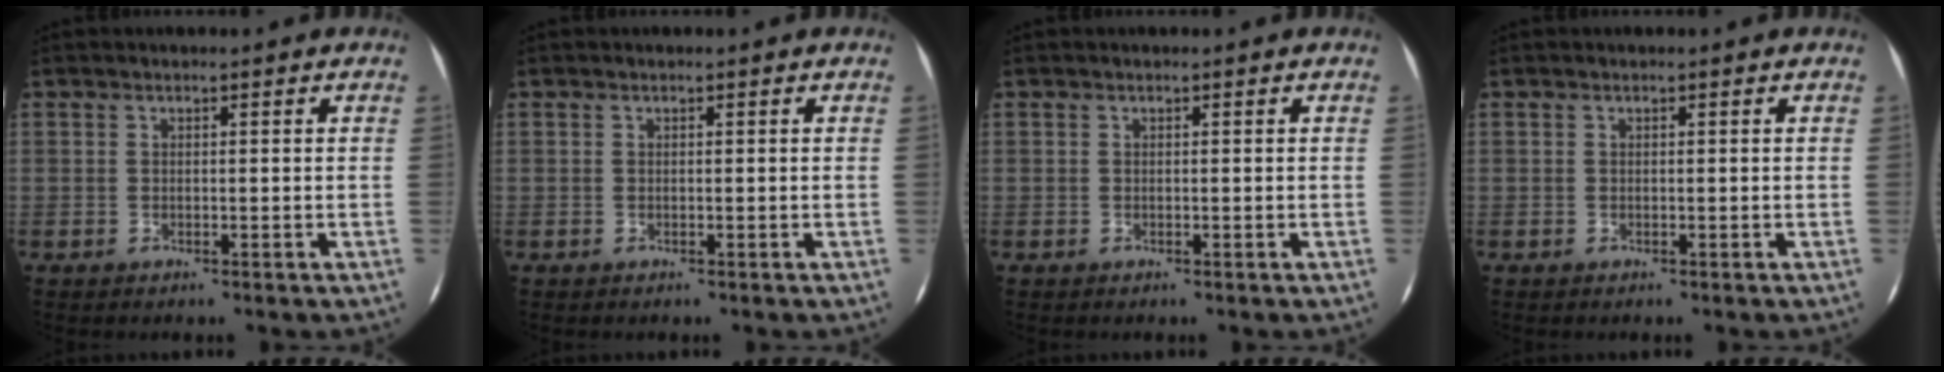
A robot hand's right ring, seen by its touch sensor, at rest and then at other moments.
{"total": 0.0}
{"total": 0.0}
{"total": 0.0}